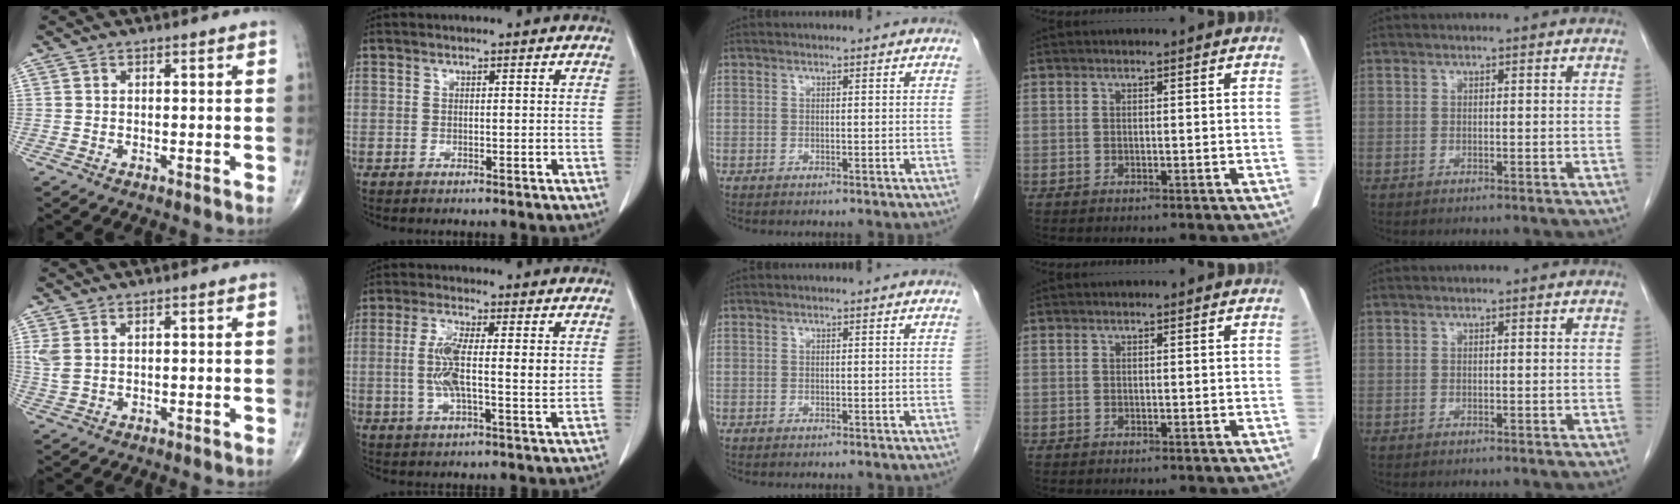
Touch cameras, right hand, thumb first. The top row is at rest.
{"thumb": {"total": 3.1, "force": [1.1, 1.7, 2.3], "torque": [-0.064, 0.005, 0.031]}, "index": {"total": 8.8, "force": [0.9, 2.1, 8.5], "torque": [-0.159, 0.007, 0.016]}}